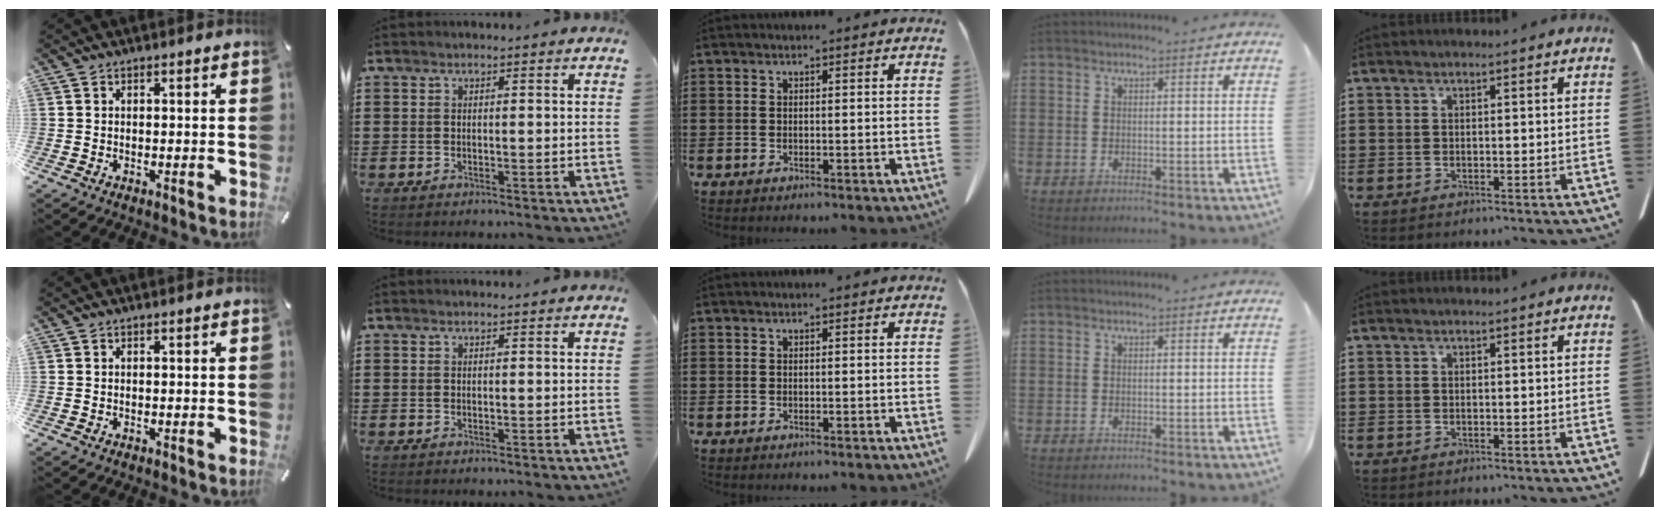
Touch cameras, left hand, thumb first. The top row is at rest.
{}